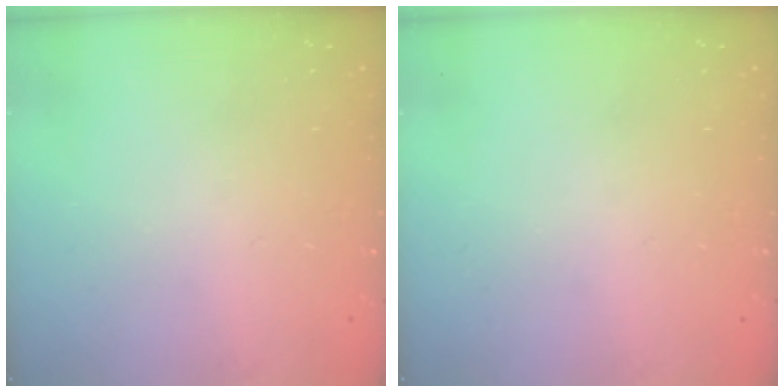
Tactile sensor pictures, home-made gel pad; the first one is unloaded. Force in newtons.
{"total": 0.0}